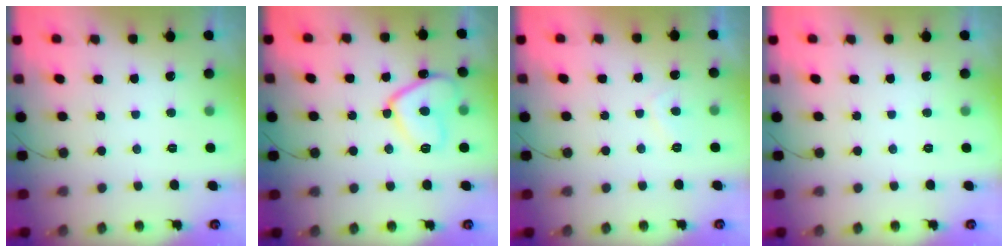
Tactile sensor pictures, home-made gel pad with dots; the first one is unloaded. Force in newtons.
{"total": 10.8, "press": 10.8, "slide": 1.2}
{"total": 2.3, "press": 2.2, "slide": 0.7}
{"total": 0.0}